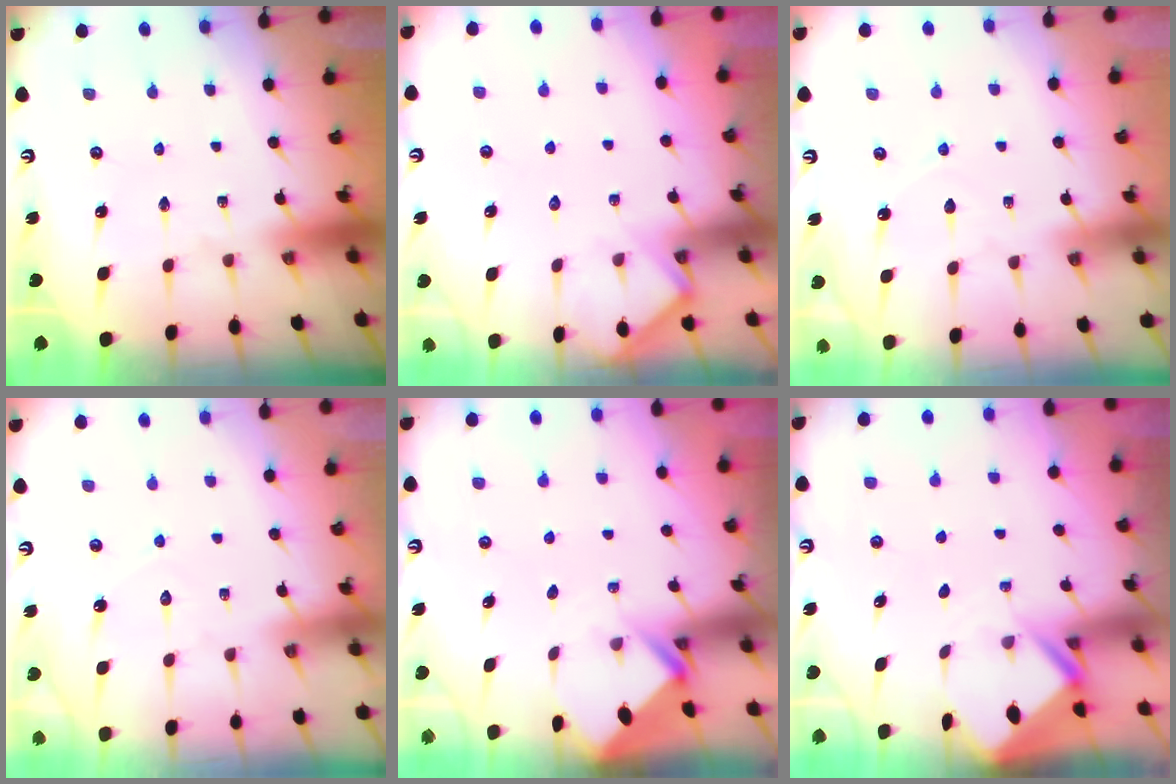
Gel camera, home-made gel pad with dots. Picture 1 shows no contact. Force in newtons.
{"total": 7.1, "press": 7.0, "slide": 0.3}
{"total": 3.3, "press": 3.3, "slide": 0.1}
{"total": 5.2, "press": 5.1, "slide": 0.5}
{"total": 2.9, "press": 2.9, "slide": 0.2}
{"total": 2.4, "press": 2.4, "slide": 0.1}